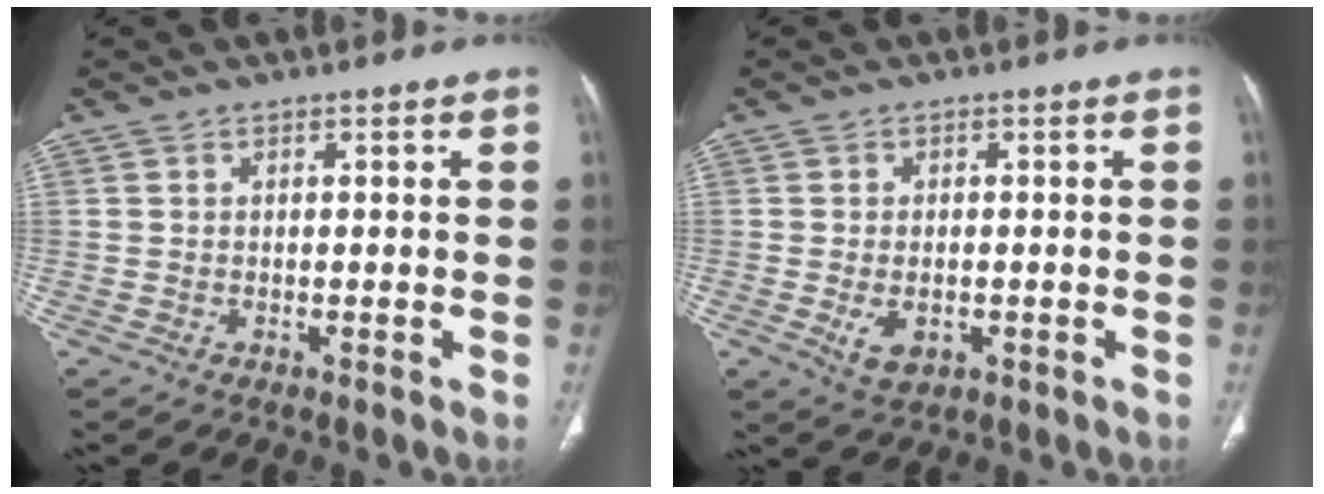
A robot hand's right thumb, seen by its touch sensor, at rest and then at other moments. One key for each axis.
{"total": 4.5, "fx": -1.1, "fy": 2.8, "fz": 3.3, "tx": -0.056, "ty": -0.001, "tz": -0.009}